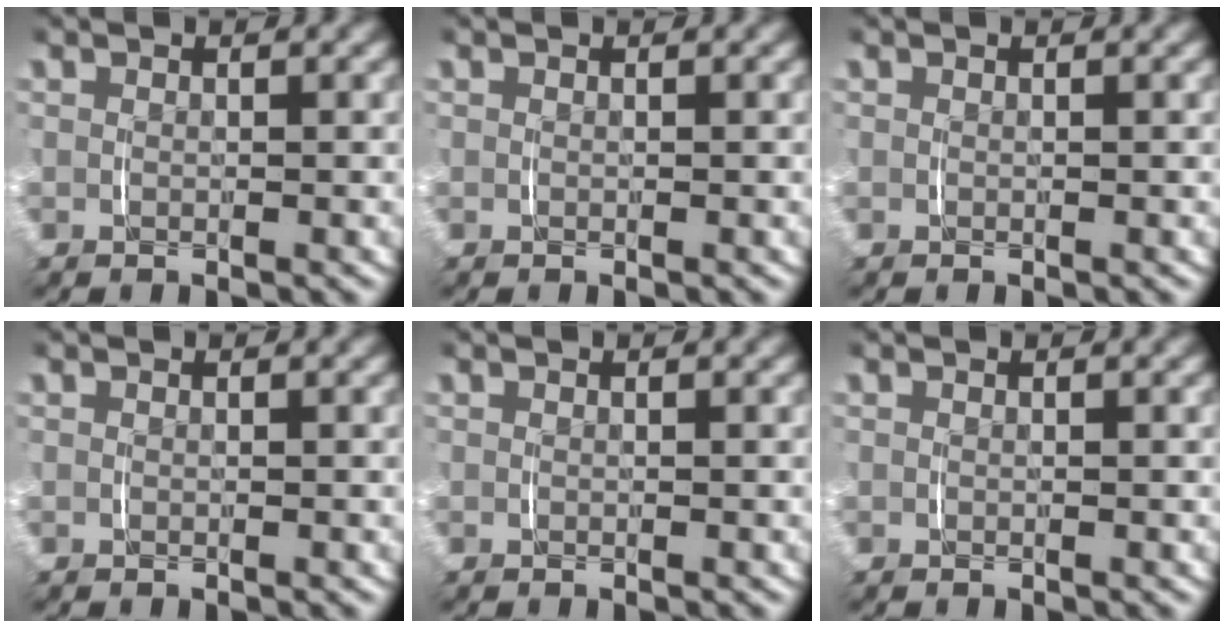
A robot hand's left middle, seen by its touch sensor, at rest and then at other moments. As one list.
[{"total": 0.0}, {"total": 0.0}, {"total": 0.0}, {"total": 0.0}, {"total": 0.0}]